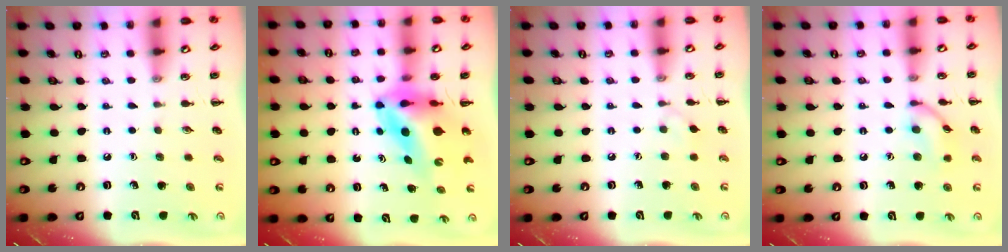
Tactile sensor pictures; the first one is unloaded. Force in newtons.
{"total": 9.5, "press": 9.0, "slide": 3.2}
{"total": 2.9, "press": 2.6, "slide": 1.1}
{"total": 9.9, "press": 9.9, "slide": 0.4}